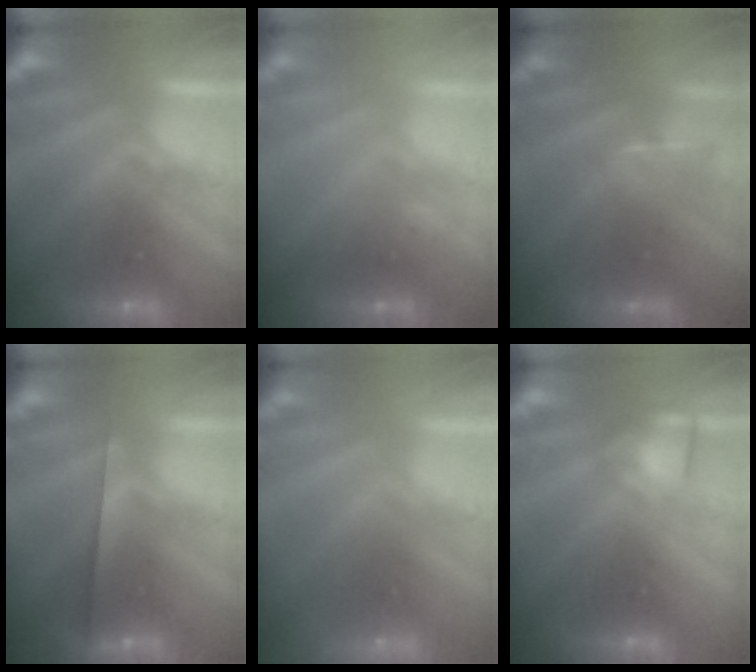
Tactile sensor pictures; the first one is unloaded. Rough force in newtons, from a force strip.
{"total": 2.1}
{"total": 1.2}
{"total": 2.3}
{"total": 5.5}
{"total": 3.5}